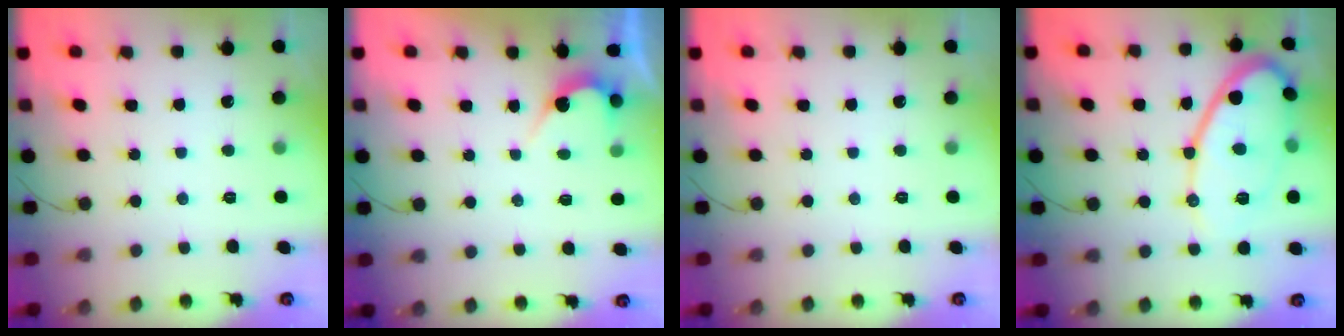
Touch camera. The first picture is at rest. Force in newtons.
{"total": 4.1, "press": 4.1, "slide": 0.3}
{"total": 0.0}
{"total": 13.6, "press": 13.6, "slide": 0.5}